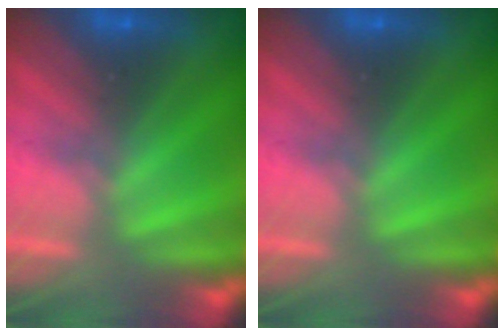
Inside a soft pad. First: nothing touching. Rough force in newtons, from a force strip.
{"total": 0.0}